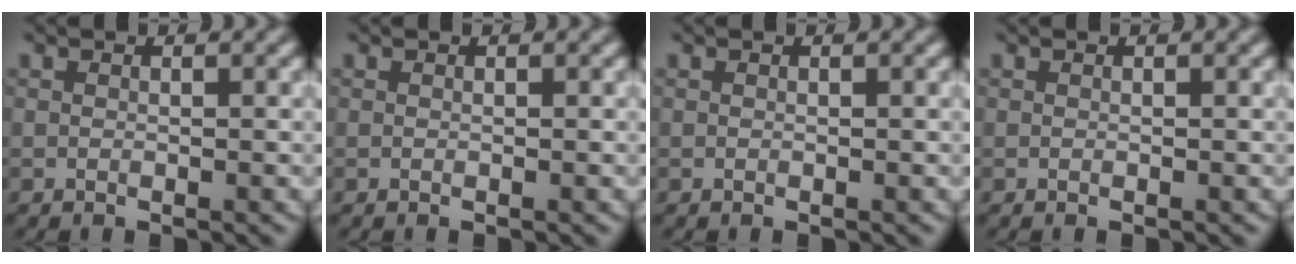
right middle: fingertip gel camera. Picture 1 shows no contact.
{"total": 0.0}
{"total": 0.0}
{"total": 0.0}